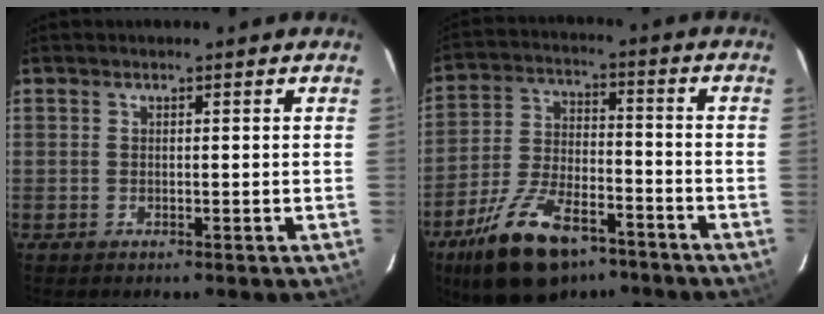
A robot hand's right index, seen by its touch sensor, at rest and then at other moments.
{"total": 18.6, "force": [-12.3, 8.2, 11.2], "torque": [-0.223, -0.008, -0.208]}